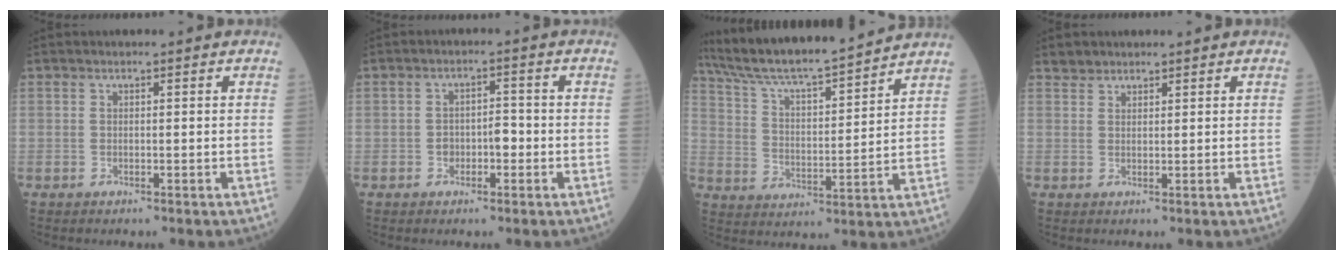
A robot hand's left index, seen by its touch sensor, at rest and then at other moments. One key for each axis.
{"total": 3.1, "fx": -0.9, "fy": 1.7, "fz": 2.4, "tx": -0.038, "ty": 0.015, "tz": -0.015}
{"total": 17.3, "fx": 15.7, "fy": 0.5, "fz": 7.2, "tx": -0.135, "ty": 0.012, "tz": 0.260}
{"total": 1.7, "fx": 1.5, "fy": 0.8, "fz": -0.1, "tx": 0.001, "ty": 0.008, "tz": 0.027}